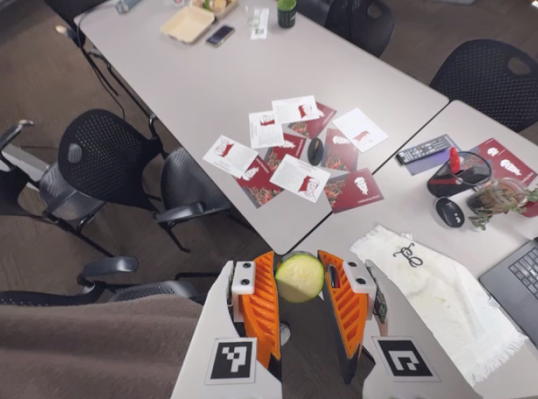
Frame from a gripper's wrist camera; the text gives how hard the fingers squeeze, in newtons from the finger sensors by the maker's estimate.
{"total": 13.1, "left": 13.4, "right": 12.8}